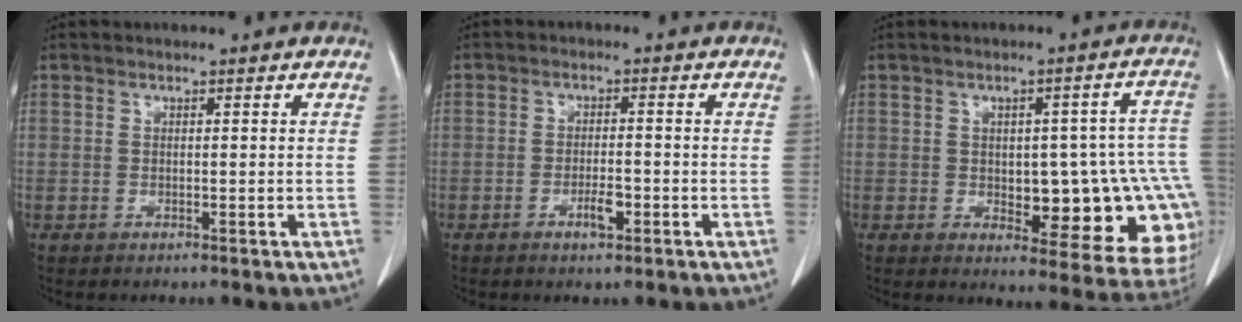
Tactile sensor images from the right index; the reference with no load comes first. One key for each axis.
{"total": 3.1, "fx": -1.5, "fy": 0.9, "fz": 2.6, "tx": -0.044, "ty": 0.002, "tz": -0.023}
{"total": 17.1, "fx": -2.7, "fy": 6.7, "fz": 15.5, "tx": -0.109, "ty": 0.033, "tz": -0.012}